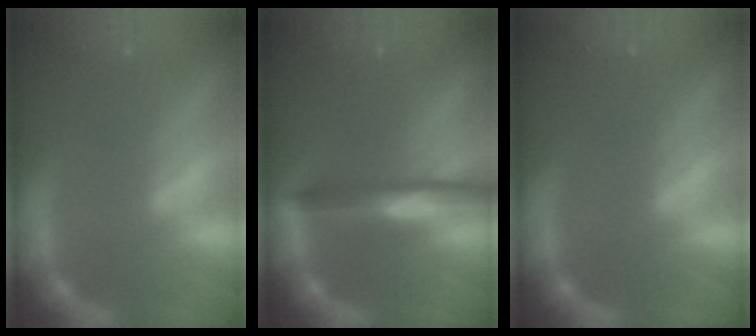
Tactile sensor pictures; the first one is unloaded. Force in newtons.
{"total": 4.5}
{"total": 0.0}